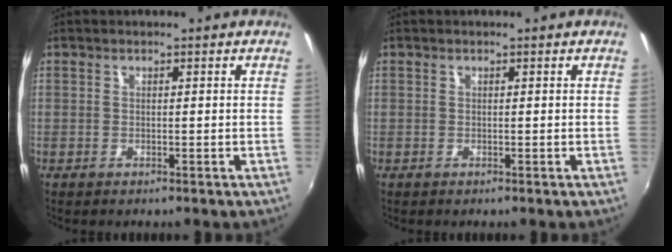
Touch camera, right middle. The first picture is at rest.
{"total": 0.0}